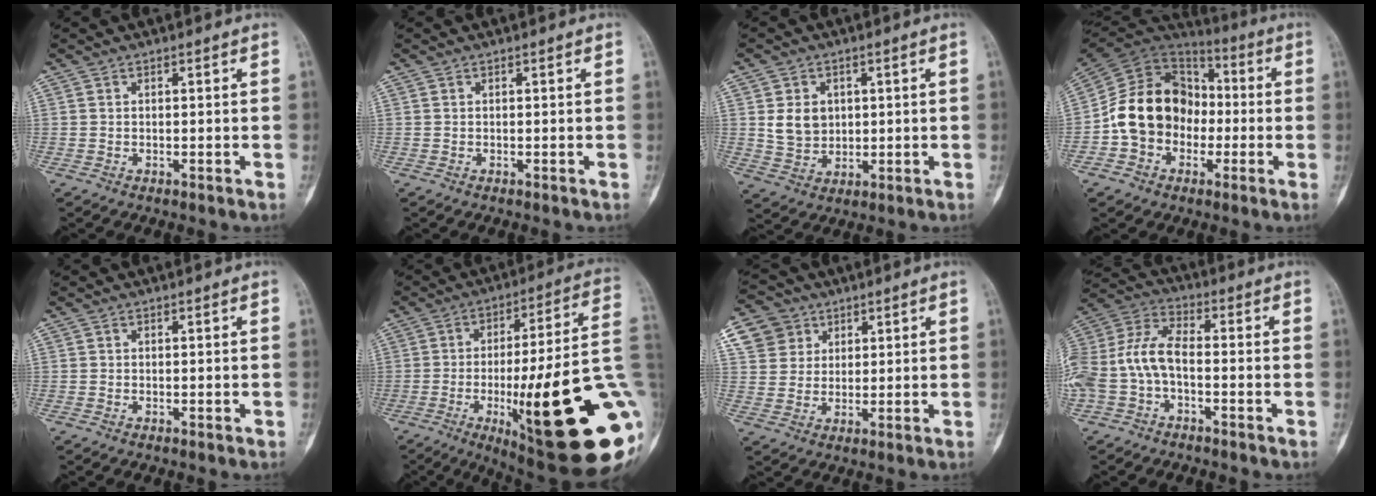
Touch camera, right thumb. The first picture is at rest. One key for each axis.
{"total": 0.0}
{"total": 6.4, "fx": 1.3, "fy": 5.4, "fz": 3.3, "tx": -0.033, "ty": -0.010, "tz": 0.034}
{"total": 17.2, "fx": -2.7, "fy": 14.1, "fz": 9.5, "tx": -0.138, "ty": 0.050, "tz": -0.053}
{"total": 0.0}
{"total": 30.6, "fx": -6.8, "fy": 6.5, "fz": 29.2, "tx": -0.366, "ty": -0.003, "tz": -0.093}
{"total": 8.5, "fx": 3.7, "fy": 7.4, "fz": 1.7, "tx": -0.006, "ty": 0.000, "tz": 0.073}
{"total": 12.6, "fx": -2.7, "fy": 7.3, "fz": 9.9, "tx": -0.215, "ty": 0.043, "tz": -0.059}